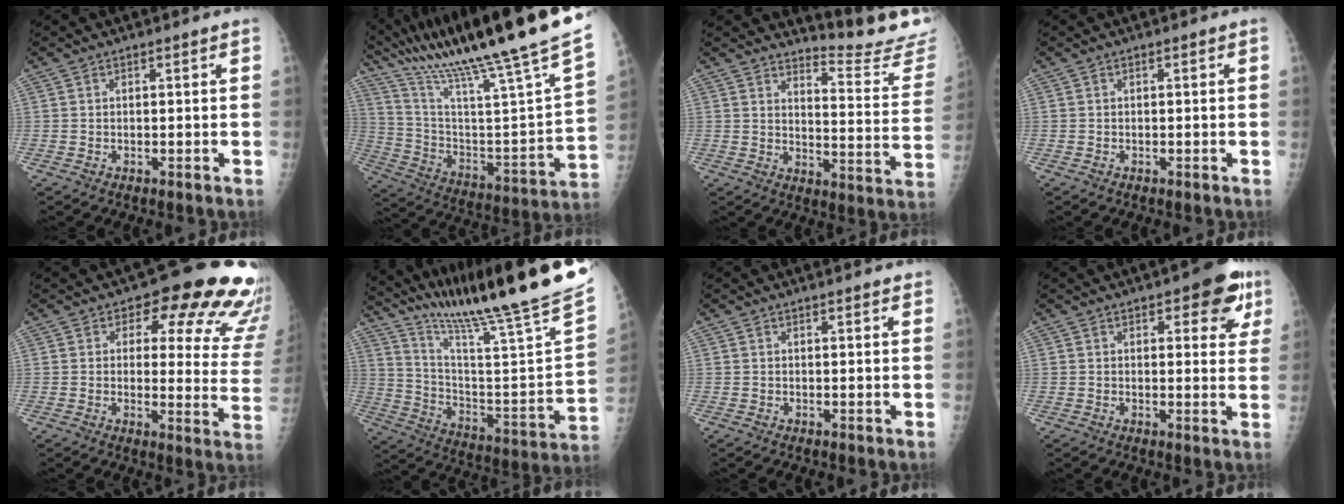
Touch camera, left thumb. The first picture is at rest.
{"total": 33.8, "force": [24.5, 2.3, 23.2], "torque": [-0.375, -0.079, 0.386]}
{"total": 16.3, "force": [16.1, 1.2, 2.1], "torque": [0.000, -0.187, 0.182]}
{"total": 0.0}
{"total": 18.4, "force": [12.4, 8.1, 11.0], "torque": [-0.071, -0.067, 0.124]}
{"total": 30.1, "force": [24.4, 0.2, 17.7], "torque": [-0.271, -0.139, 0.371]}
{"total": 2.7, "force": [2.5, 0.4, 0.9], "torque": [-0.003, -0.005, 0.025]}
{"total": 8.5, "force": [4.5, 3.6, 6.3], "torque": [-0.039, -0.014, 0.048]}